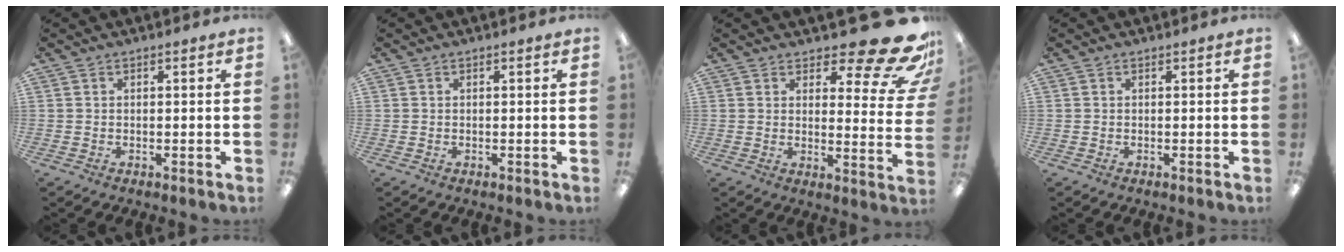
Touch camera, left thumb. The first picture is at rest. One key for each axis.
{"total": 0.0}
{"total": 16.3, "fx": 10.8, "fy": 5.2, "fz": 11.0, "tx": -0.134, "ty": -0.080, "tz": 0.179}
{"total": 0.0}